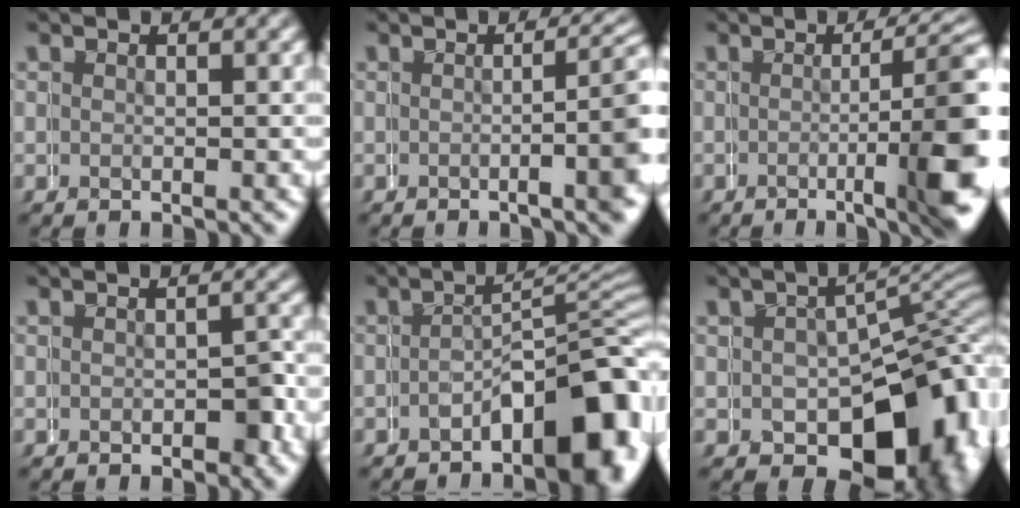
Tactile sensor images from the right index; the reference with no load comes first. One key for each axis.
{"total": 4.0, "fx": -0.3, "fy": 0.3, "fz": 4.0, "tx": -0.023, "ty": 0.006, "tz": -0.007}
{"total": 8.3, "fx": -2.1, "fy": 1.5, "fz": 7.9, "tx": -0.080, "ty": -0.003, "tz": -0.027}
{"total": 1.6, "fx": -0.8, "fy": 0.6, "fz": 1.2, "tx": -0.016, "ty": 0.010, "tz": -0.017}
{"total": 9.0, "fx": -4.6, "fy": 3.9, "fz": 6.6, "tx": -0.064, "ty": 0.006, "tz": -0.068}
{"total": 14.7, "fx": -4.0, "fy": 9.7, "fz": 10.2, "tx": -0.147, "ty": -0.042, "tz": -0.035}